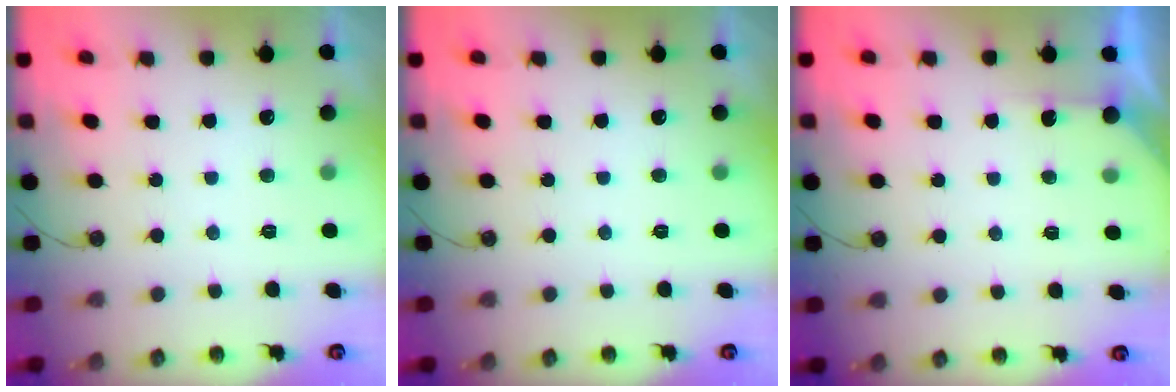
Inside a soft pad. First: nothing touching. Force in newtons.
{"total": 0.0}
{"total": 3.1, "press": 3.1, "slide": 0.4}